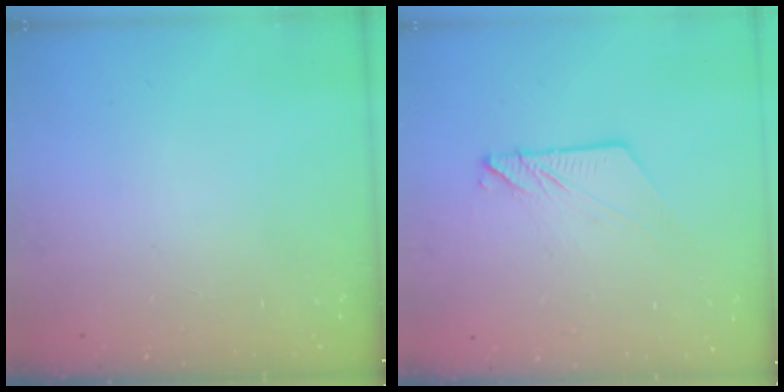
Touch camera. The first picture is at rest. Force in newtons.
{"total": 7.9, "press": 7.8, "slide": 0.4}